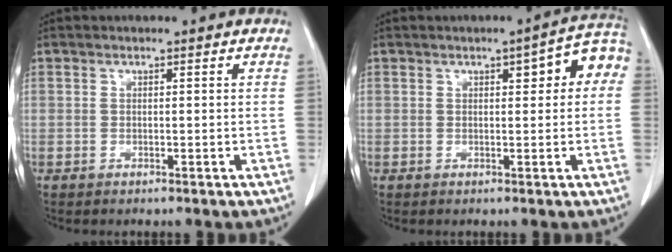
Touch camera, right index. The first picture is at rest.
{"total": 6.4, "force": [1.7, 1.9, 5.8], "torque": [-0.063, 0.027, 0.013]}